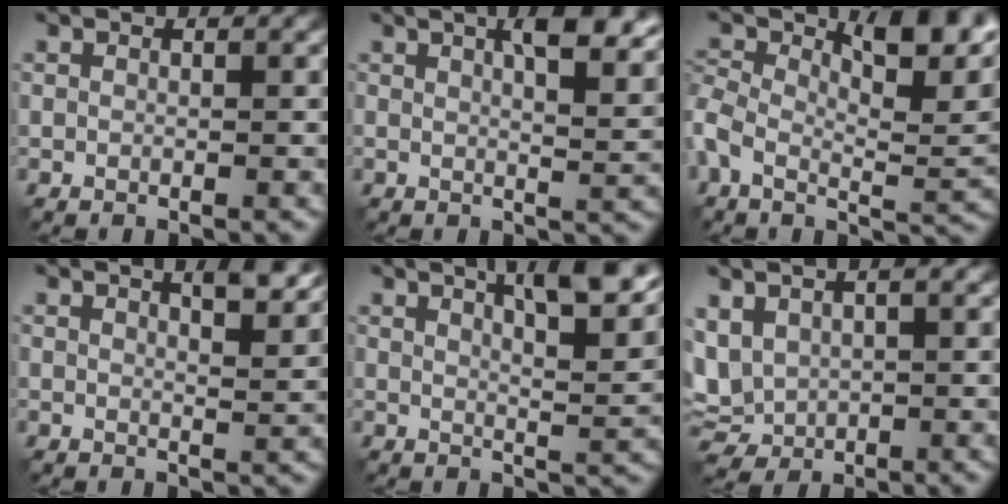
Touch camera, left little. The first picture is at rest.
{"total": 6.5, "force": [3.0, 1.9, 5.5], "torque": [-0.062, 0.013, 0.035]}
{"total": 9.7, "force": [2.7, 4.6, 8.0], "torque": [-0.137, -0.002, 0.033]}
{"total": 3.4, "force": [2.2, 0.9, 2.4], "torque": [-0.026, 0.001, 0.027]}
{"total": 7.8, "force": [4.5, 2.0, 6.0], "torque": [-0.067, 0.019, 0.052]}
{"total": 4.5, "force": [1.2, 3.2, 3.0], "torque": [-0.069, 0.001, 0.022]}